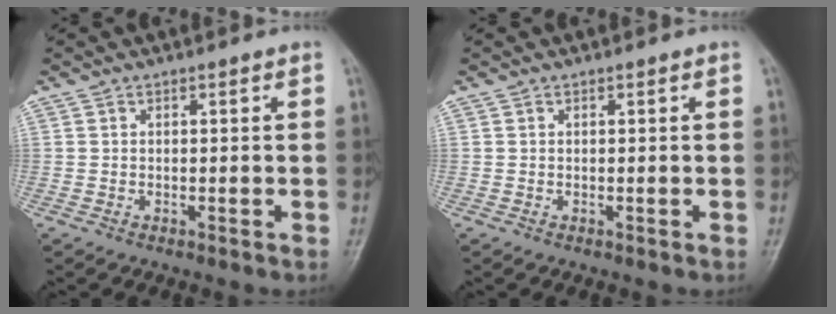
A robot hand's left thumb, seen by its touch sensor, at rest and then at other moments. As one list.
[{"total": 0.0}]